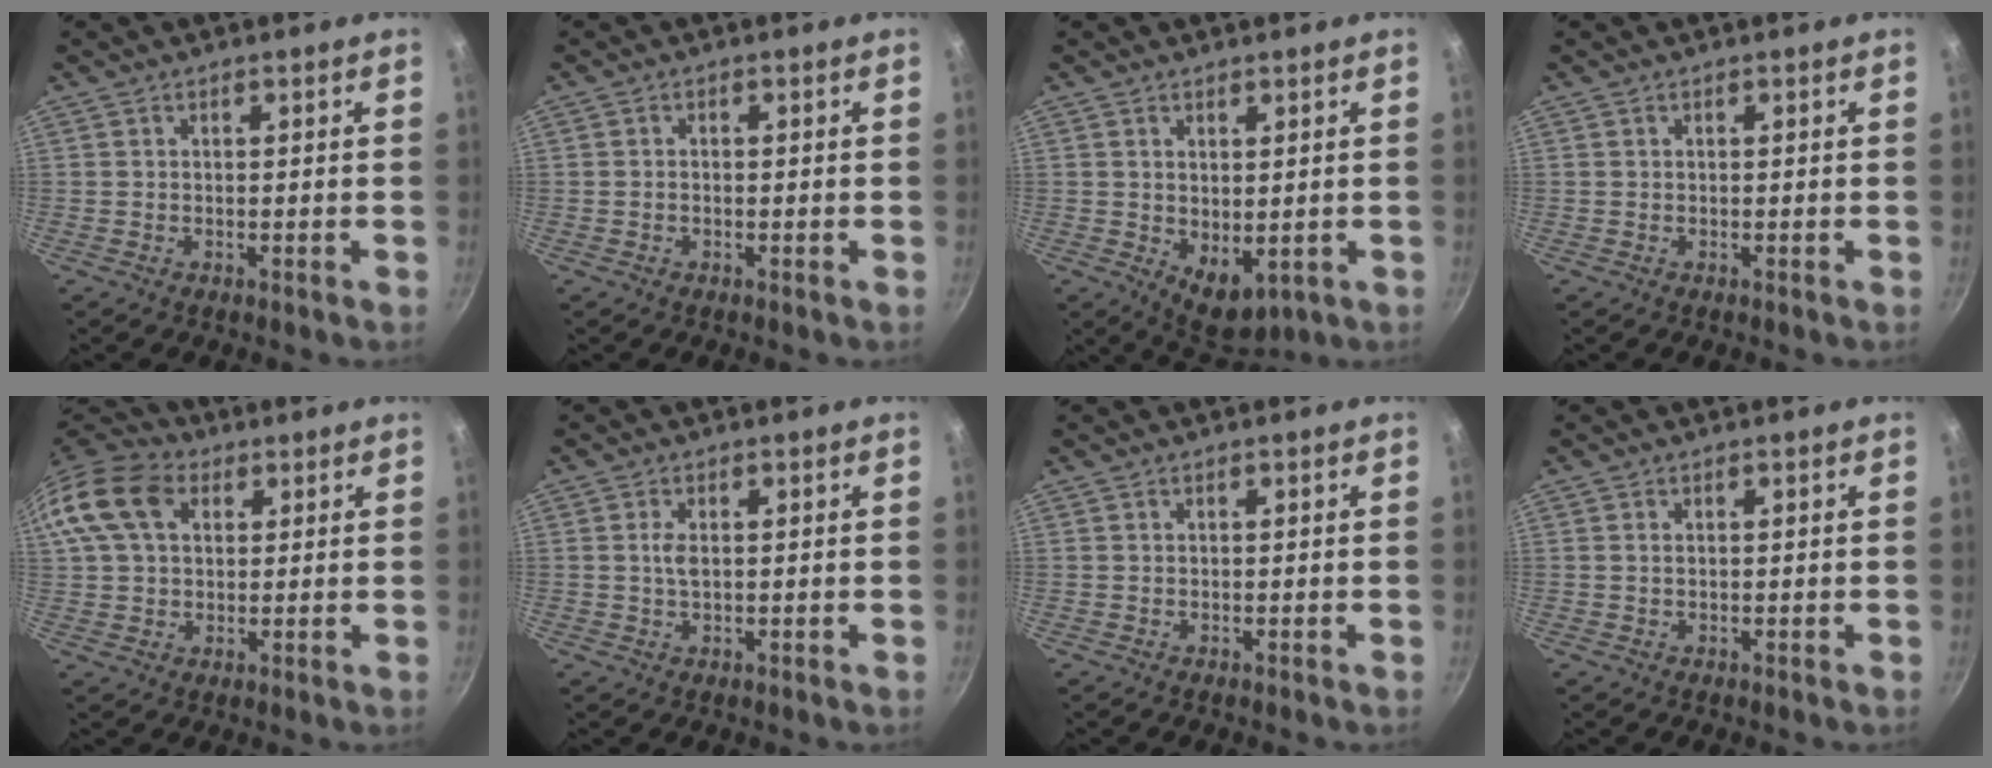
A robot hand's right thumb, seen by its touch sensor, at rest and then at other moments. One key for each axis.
{"total": 0.7, "fx": -0.2, "fy": 0.5, "fz": 0.5, "tx": -0.010, "ty": 0.005, "tz": -0.006}
{"total": 6.4, "fx": 0.1, "fy": 3.8, "fz": 5.2, "tx": -0.060, "ty": -0.016, "tz": 0.016}
{"total": 0.0}
{"total": 14.4, "fx": 4.4, "fy": 10.2, "fz": 9.1, "tx": -0.170, "ty": 0.023, "tz": 0.067}
{"total": 2.2, "fx": 0.3, "fy": 1.1, "fz": 1.9, "tx": -0.036, "ty": 0.001, "tz": 0.005}
{"total": 0.0}
{"total": 0.6, "fx": 0.1, "fy": 0.4, "fz": 0.5, "tx": -0.008, "ty": 0.001, "tz": 0.002}